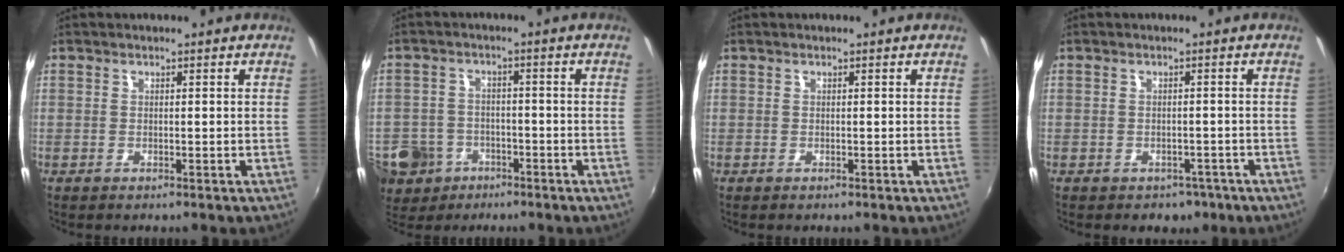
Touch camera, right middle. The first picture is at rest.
{"total": 11.8, "force": [-5.8, 9.3, 4.5], "torque": [-0.141, 0.001, -0.092]}
{"total": 0.0}
{"total": 4.0, "force": [-2.6, 2.8, 1.3], "torque": [-0.029, -0.003, -0.024]}